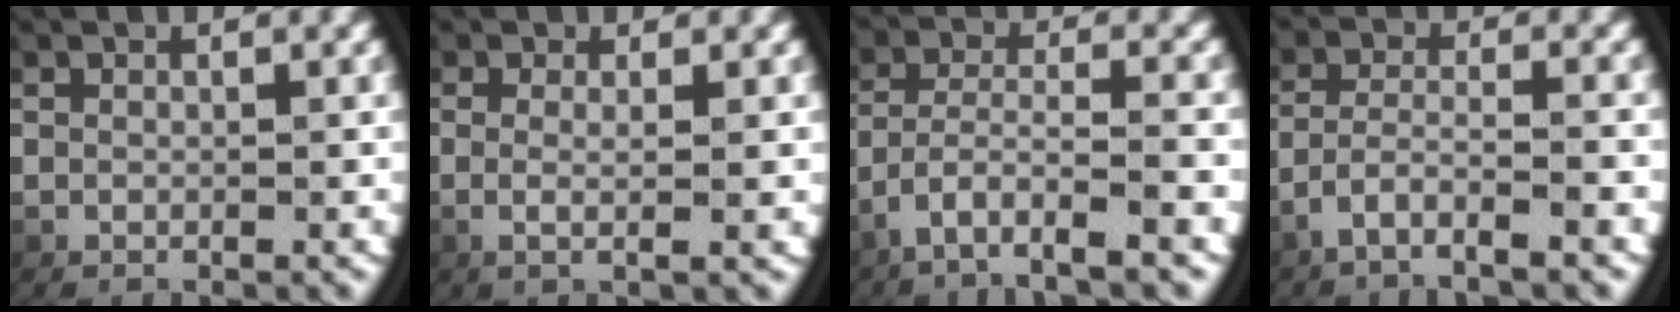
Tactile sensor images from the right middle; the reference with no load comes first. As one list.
[{"total": 2.2, "force": [0.1, -0.1, 2.1], "torque": [-0.056, -0.010, 0.008]}, {"total": 4.4, "force": [-2.6, 1.1, 3.4], "torque": [-0.082, -0.025, -0.027]}, {"total": 4.1, "force": [-3.3, 0.7, 2.4], "torque": [-0.056, -0.012, -0.050]}]